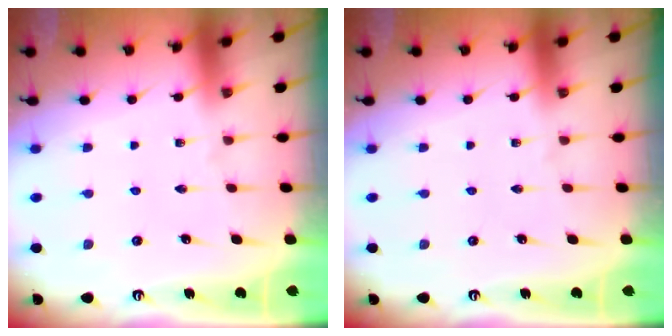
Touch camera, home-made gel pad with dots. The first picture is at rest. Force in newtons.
{"total": 0.0}